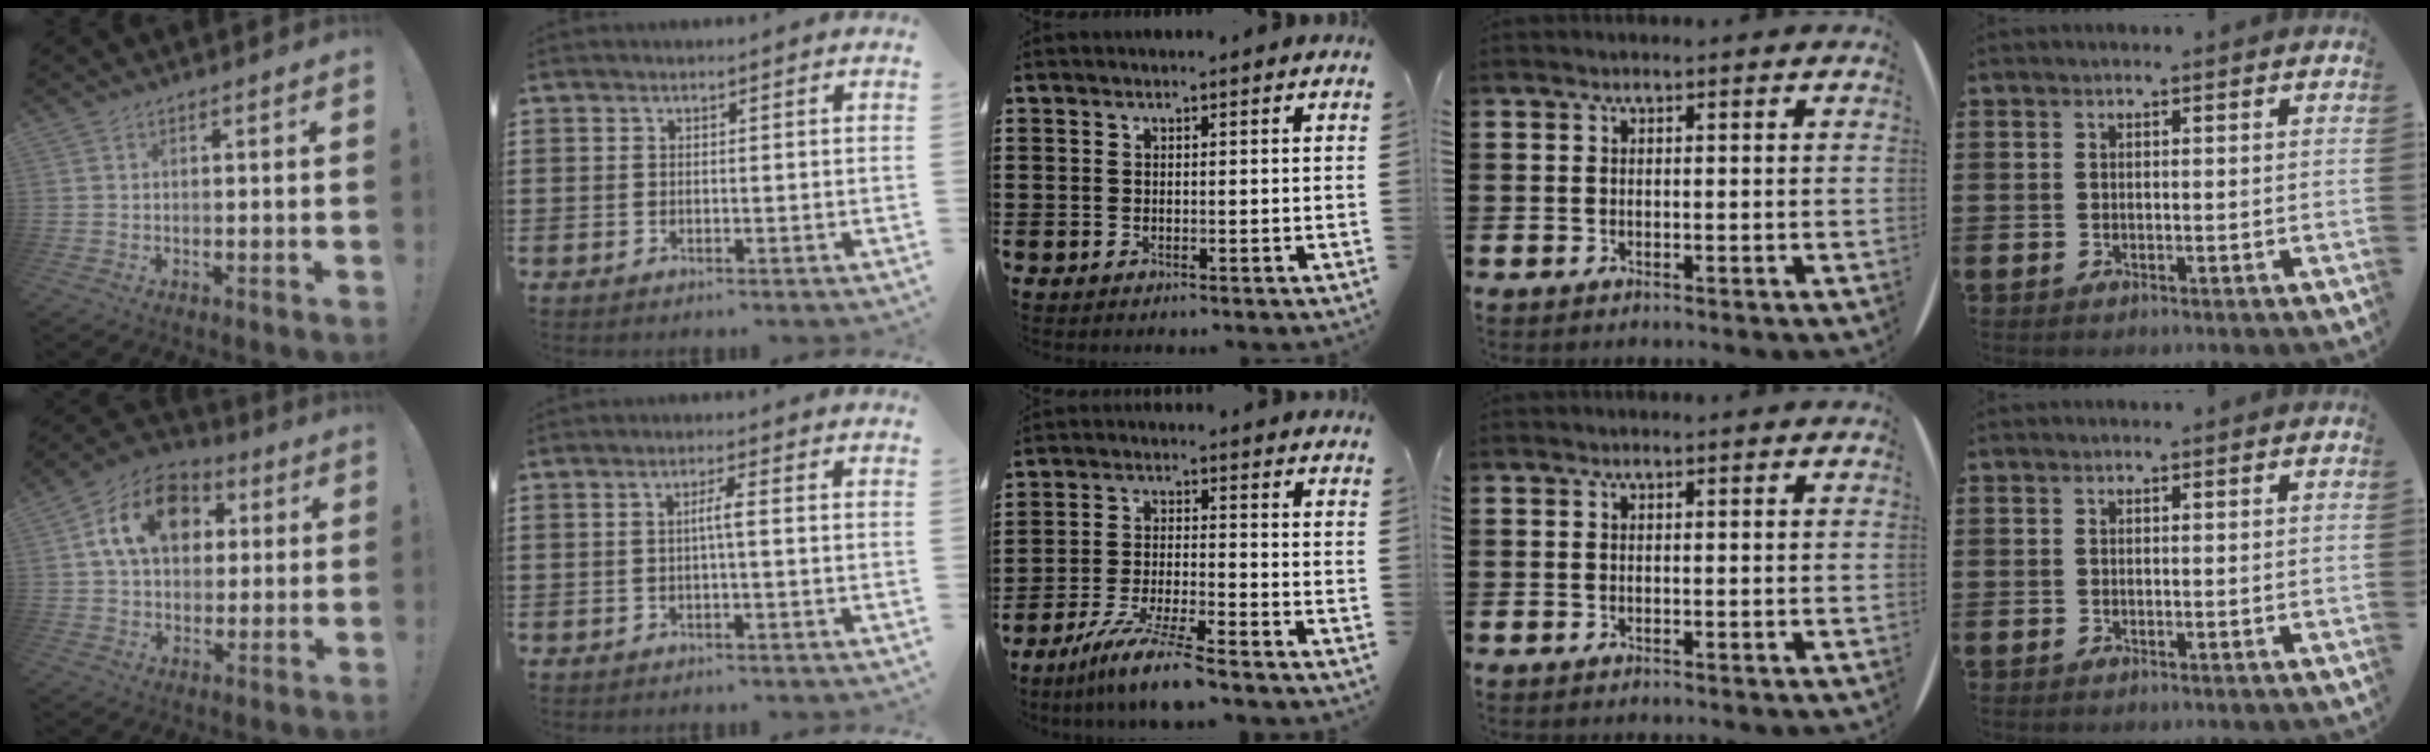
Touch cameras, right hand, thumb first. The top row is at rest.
{"thumb": {"total": 16.5, "force": [5.1, 11.9, 10.3], "torque": [-0.164, 0.004, 0.099]}, "index": {"total": 2.3, "force": [-0.2, 0.0, 2.3], "torque": [-0.043, 0.000, -0.007]}, "middle": {"total": 7.9, "force": [-6.6, -0.3, 4.2], "torque": [-0.089, -0.014, -0.127]}}